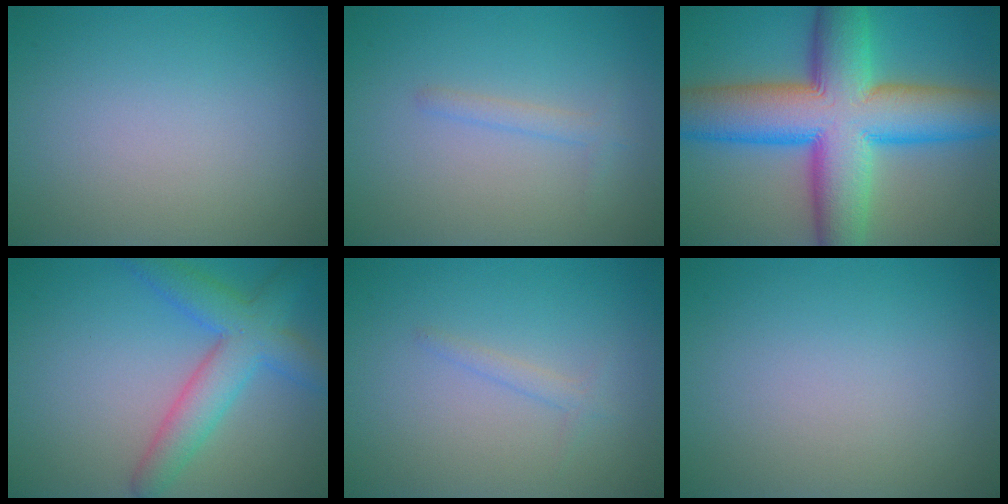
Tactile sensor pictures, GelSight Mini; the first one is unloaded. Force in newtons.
{"total": 1.2, "press": 1.2, "slide": 0.0}
{"total": 14.8, "press": 14.8, "slide": 0.4}
{"total": 5.6, "press": 5.6, "slide": 0.2}
{"total": 1.0, "press": 1.0, "slide": 0.0}
{"total": 0.0}